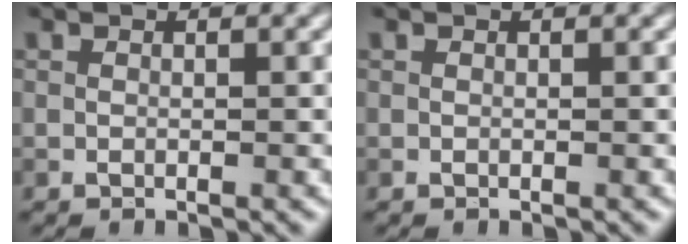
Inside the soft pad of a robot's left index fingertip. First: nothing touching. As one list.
[{"total": 0.0}]